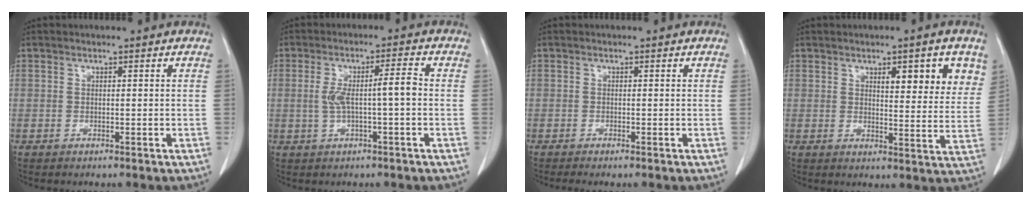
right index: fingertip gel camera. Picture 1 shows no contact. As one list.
[{"total": 5.6, "force": [-0.3, 0.5, 5.5], "torque": [-0.104, 0.016, -0.001]}, {"total": 1.6, "force": [-1.3, 0.0, 0.9], "torque": [-0.011, -0.004, -0.018]}, {"total": 8.5, "force": [4.4, 2.3, 6.9], "torque": [-0.080, -0.007, 0.057]}]